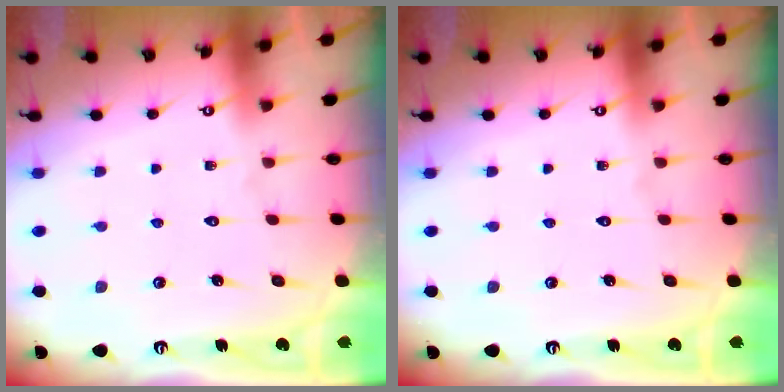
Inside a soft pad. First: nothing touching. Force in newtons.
{"total": 0.0}